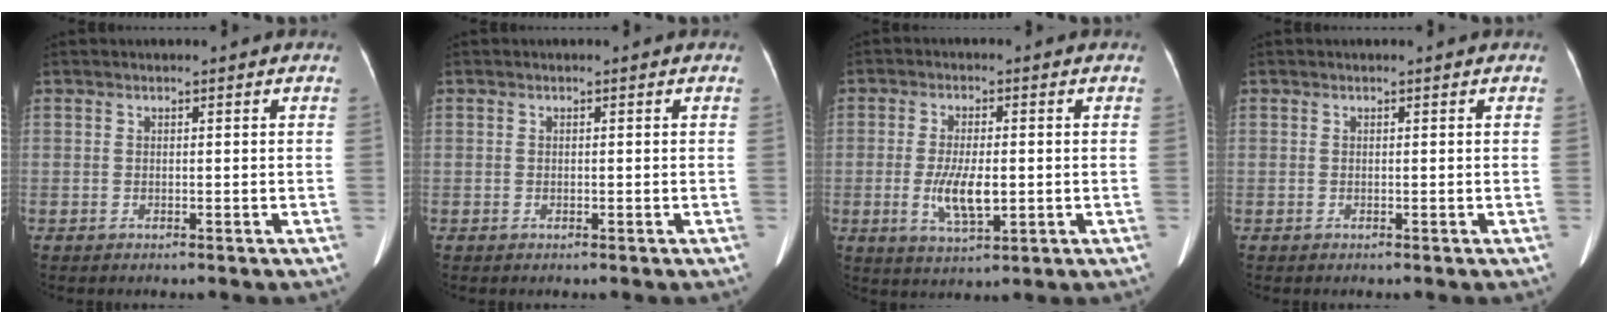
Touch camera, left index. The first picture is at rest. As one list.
[{"total": 0.0}, {"total": 6.7, "force": [-1.0, 2.2, 6.2], "torque": [-0.126, -0.009, -0.012]}, {"total": 0.0}]